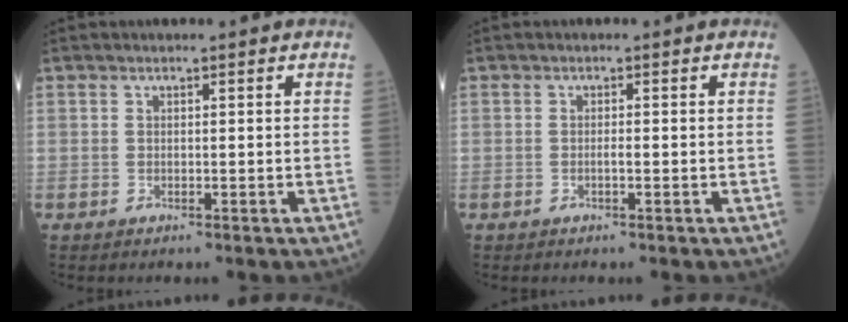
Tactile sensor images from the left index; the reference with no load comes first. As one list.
[{"total": 0.7, "force": [-0.4, 0.0, 0.6], "torque": [-0.012, -0.002, -0.007]}]